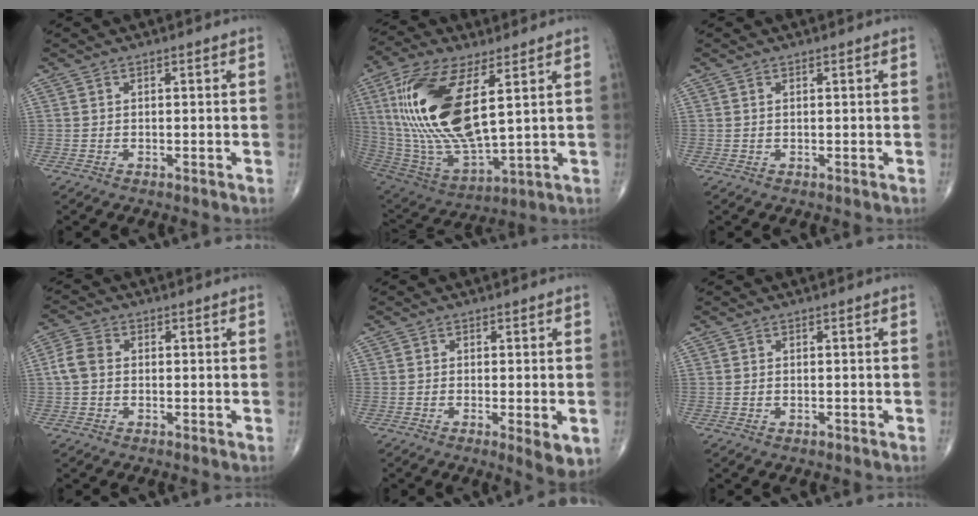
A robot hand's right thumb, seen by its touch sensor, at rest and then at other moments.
{"total": 23.8, "force": [6.2, 9.7, 20.8], "torque": [-0.440, -0.031, 0.123]}
{"total": 0.0}
{"total": 4.3, "force": [0.0, 3.2, 2.9], "torque": [-0.064, 0.014, -0.005]}
{"total": 4.9, "force": [-1.3, 1.2, 4.6], "torque": [-0.071, -0.015, -0.021]}
{"total": 0.6, "force": [-0.2, 0.4, 0.4], "torque": [-0.008, 0.001, -0.001]}